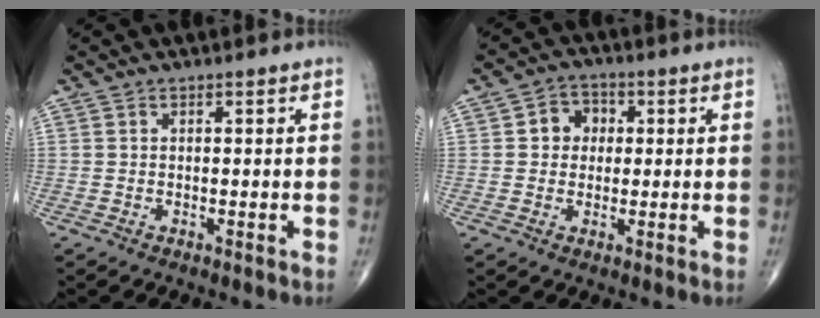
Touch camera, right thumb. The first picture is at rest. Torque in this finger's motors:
{"motor_torque": [0.12, 0.11, 0.12, 0.06, 0.05]}